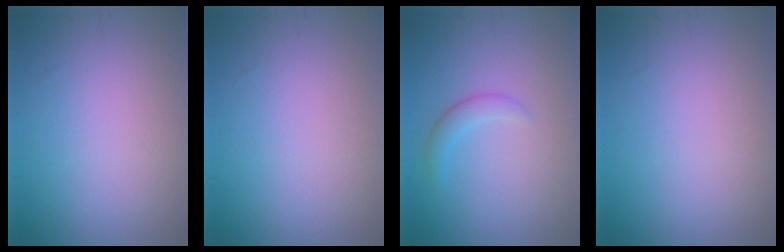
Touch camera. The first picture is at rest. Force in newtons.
{"total": 0.0}
{"total": 1.5, "press": 1.5, "slide": 0.1}
{"total": 0.0}